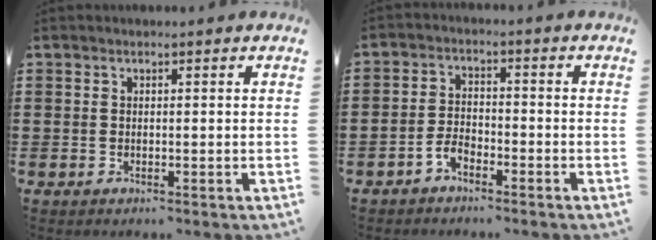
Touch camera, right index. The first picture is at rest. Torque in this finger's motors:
{"motor_torque": [0.65, 0.59, 0.09, 0.08]}